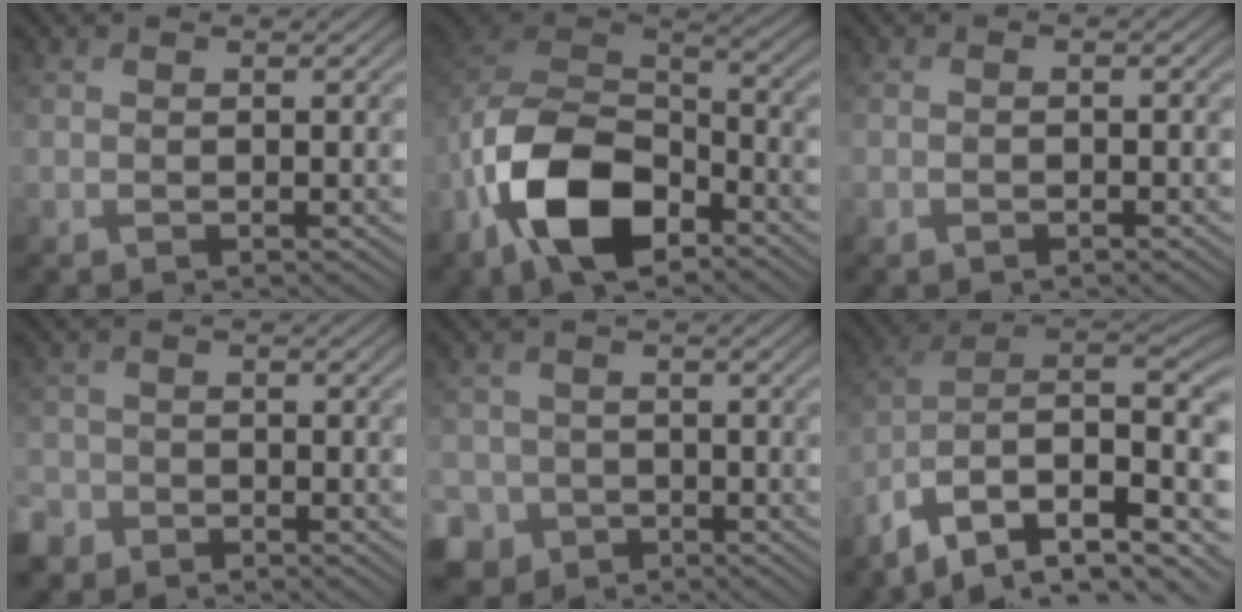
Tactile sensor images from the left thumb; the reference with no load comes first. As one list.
[{"total": 14.8, "force": [-7.1, 8.1, 10.1], "torque": [-0.222, -0.020, -0.148]}, {"total": 0.5, "force": [-0.3, 0.0, 0.5], "torque": [-0.009, 0.002, -0.002]}, {"total": 4.0, "force": [-2.8, 2.7, 0.7], "torque": [-0.013, -0.001, -0.062]}, {"total": 6.3, "force": [-2.7, 5.6, 1.0], "torque": [-0.042, -0.017, -0.069]}, {"total": 14.5, "force": [-7.9, 7.6, 9.6], "torque": [-0.213, -0.023, -0.140]}]